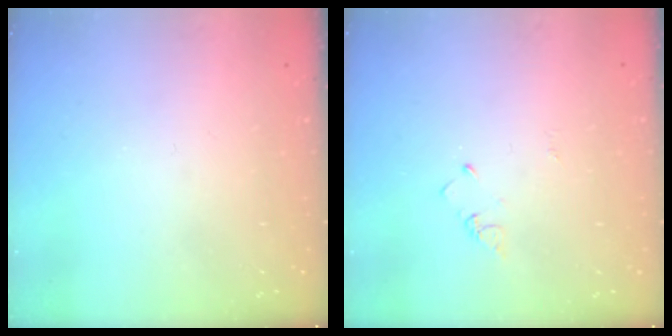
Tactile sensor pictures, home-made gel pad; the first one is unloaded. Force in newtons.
{"total": 2.0, "press": 2.0, "slide": 0.3}